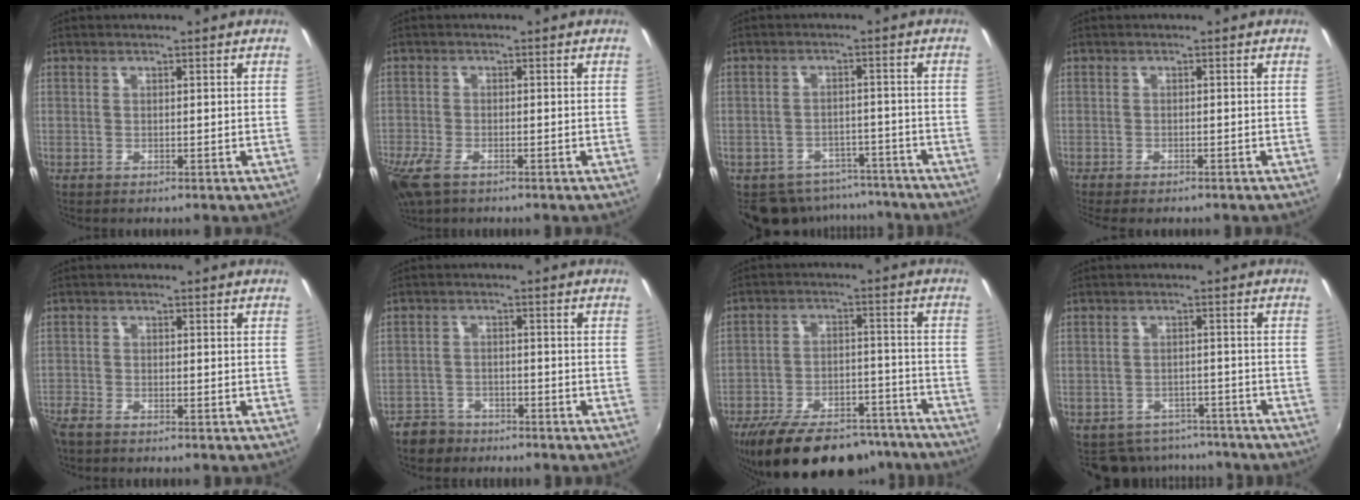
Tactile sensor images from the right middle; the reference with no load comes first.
{"total": 7.1, "force": [-4.5, 3.2, 4.4], "torque": [-0.118, -0.025, -0.089]}
{"total": 11.6, "force": [-9.5, 6.1, 2.6], "torque": [-0.066, 0.010, -0.119]}
{"total": 3.9, "force": [-3.3, 0.9, 1.9], "torque": [-0.045, -0.024, -0.053]}
{"total": 3.4, "force": [-2.9, 1.0, 1.4], "torque": [-0.039, -0.013, -0.061]}
{"total": 5.6, "force": [-4.4, 3.4, 0.9], "torque": [-0.039, 0.009, -0.078]}
{"total": 24.2, "force": [-19.6, 9.2, 10.8], "torque": [-0.209, -0.001, -0.271]}
{"total": 9.1, "force": [-7.8, 4.5, 1.5], "torque": [-0.041, 0.007, -0.102]}